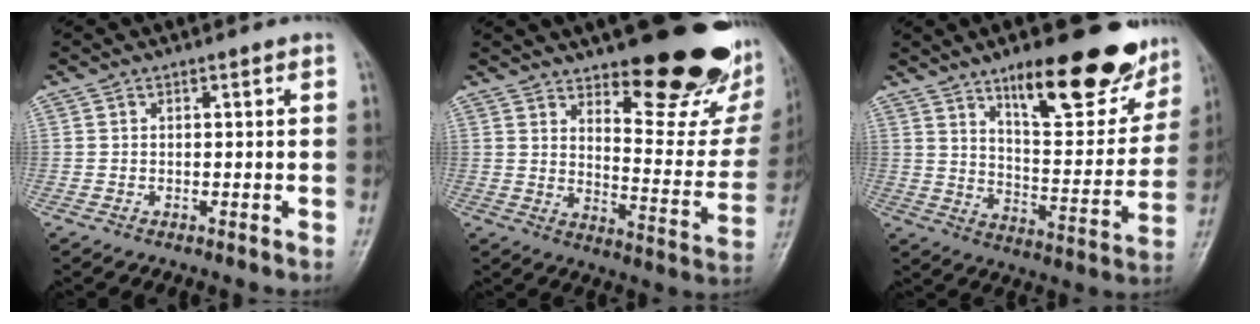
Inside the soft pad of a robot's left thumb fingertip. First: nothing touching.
{"total": 23.7, "force": [15.6, 8.0, 16.0], "torque": [-0.165, -0.111, 0.214]}
{"total": 21.9, "force": [14.2, 7.4, 14.8], "torque": [-0.155, -0.075, 0.214]}